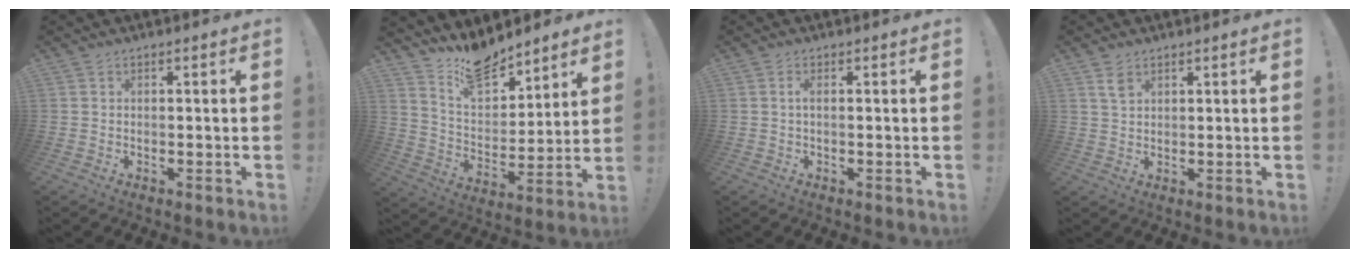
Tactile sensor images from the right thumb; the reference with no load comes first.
{"total": 14.0, "force": [11.8, 5.9, 4.6], "torque": [-0.076, -0.091, 0.216]}
{"total": 1.3, "force": [0.0, 0.3, 1.3], "torque": [-0.027, 0.004, 0.000]}
{"total": 3.3, "force": [2.0, 1.8, 2.0], "torque": [-0.021, -0.010, 0.034]}